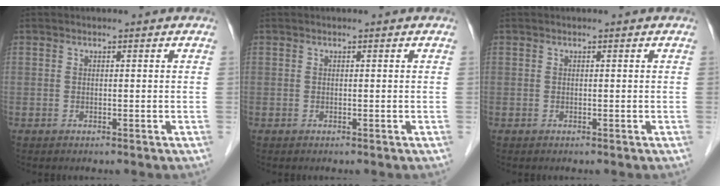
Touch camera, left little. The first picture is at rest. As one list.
[{"total": 0.0}, {"total": 0.0}]